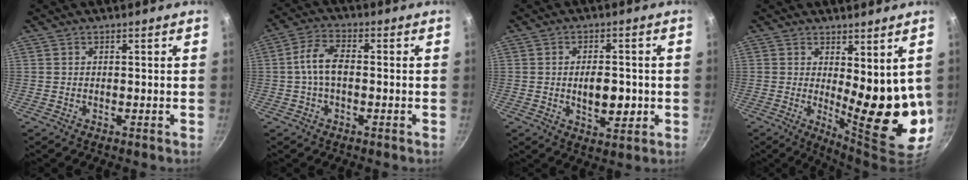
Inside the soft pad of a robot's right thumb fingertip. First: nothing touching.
{"total": 6.2, "force": [-0.4, 3.3, 5.3], "torque": [-0.105, 0.024, -0.013]}
{"total": 7.3, "force": [-0.8, 3.8, 6.2], "torque": [-0.080, -0.003, -0.010]}
{"total": 13.7, "force": [1.8, 4.9, 12.7], "torque": [-0.154, -0.049, 0.037]}